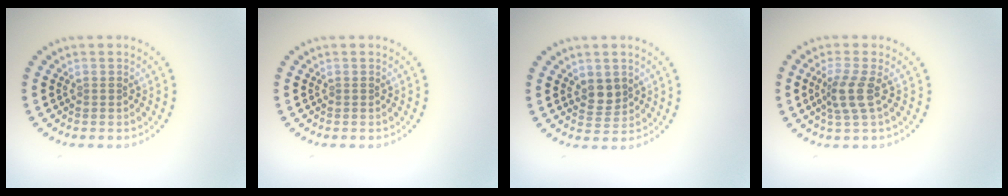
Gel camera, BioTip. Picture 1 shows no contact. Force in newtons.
{"total": 0.0}
{"total": 2.0, "press": 1.8, "slide": 0.9}
{"total": 2.7, "press": 2.1, "slide": 1.8}